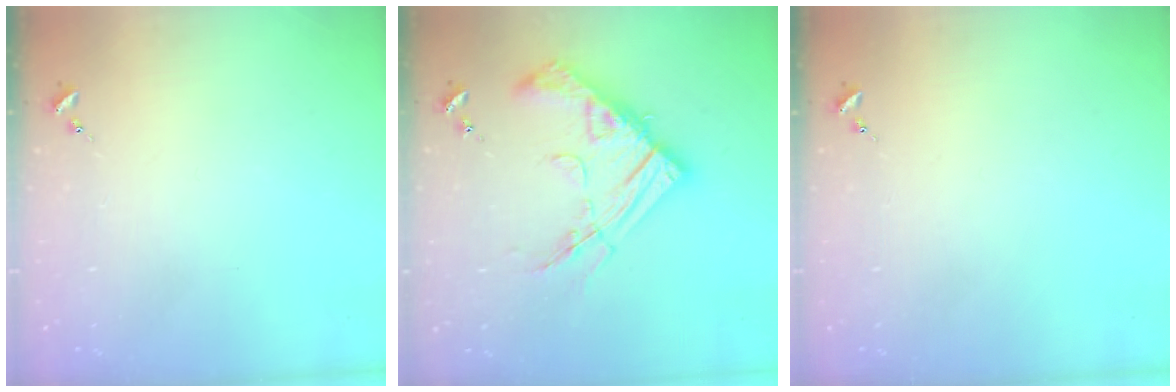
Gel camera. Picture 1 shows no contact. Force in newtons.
{"total": 18.4, "press": 18.3, "slide": 2.0}
{"total": 0.0}